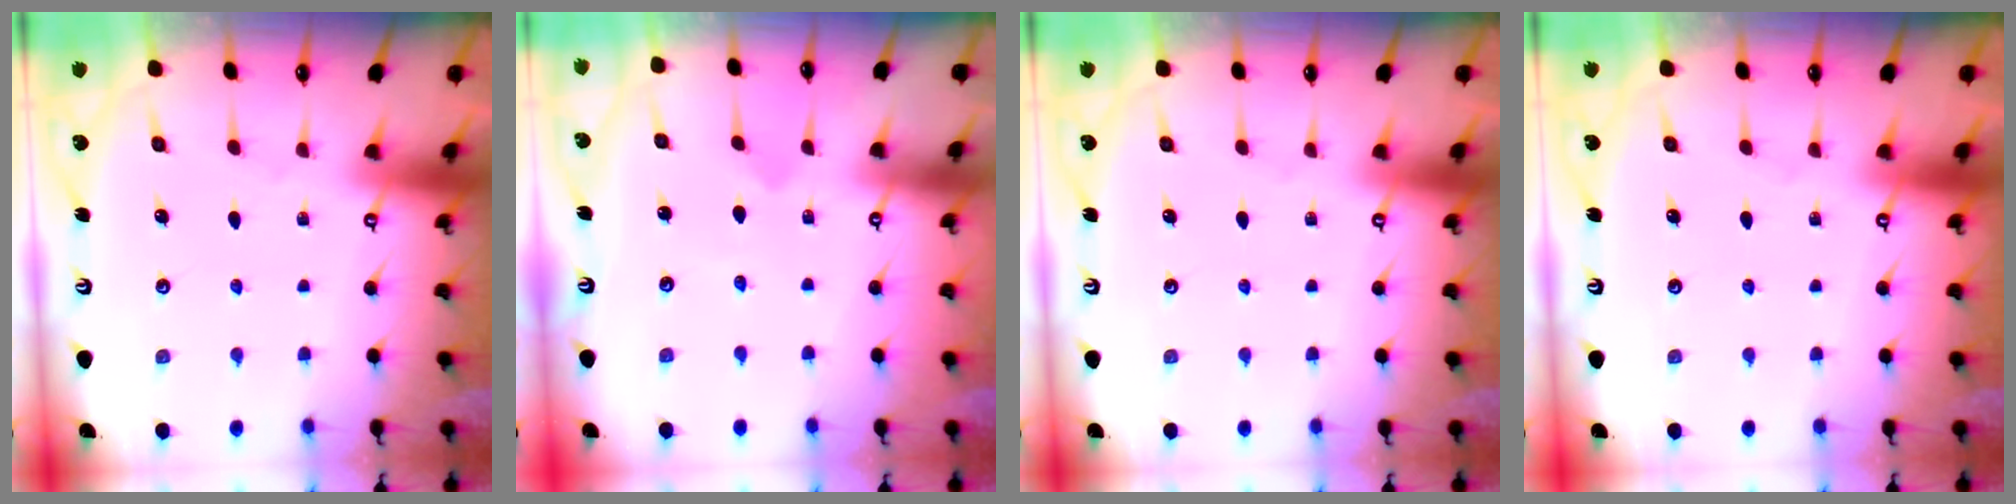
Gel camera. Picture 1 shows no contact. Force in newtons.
{"total": 0.6, "press": 0.6, "slide": 0.0}
{"total": 0.0}
{"total": 0.0}